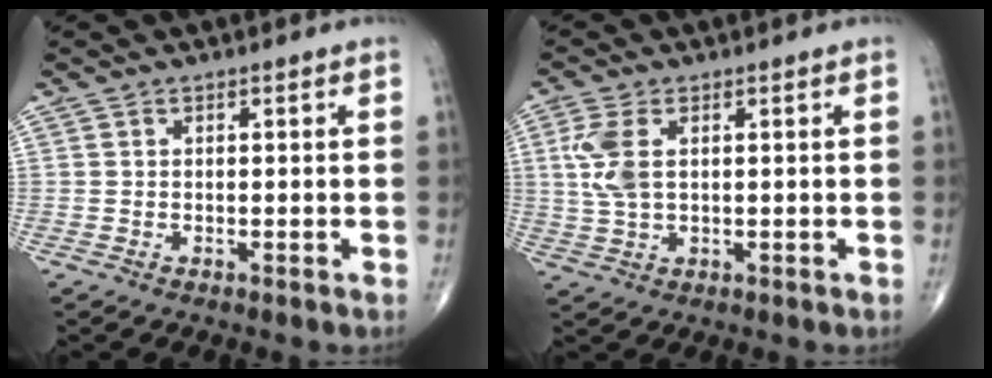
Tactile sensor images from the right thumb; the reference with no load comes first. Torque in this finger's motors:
{"motor_torque": [0.03, 0.66, 0.85, 0.23, 0.10]}